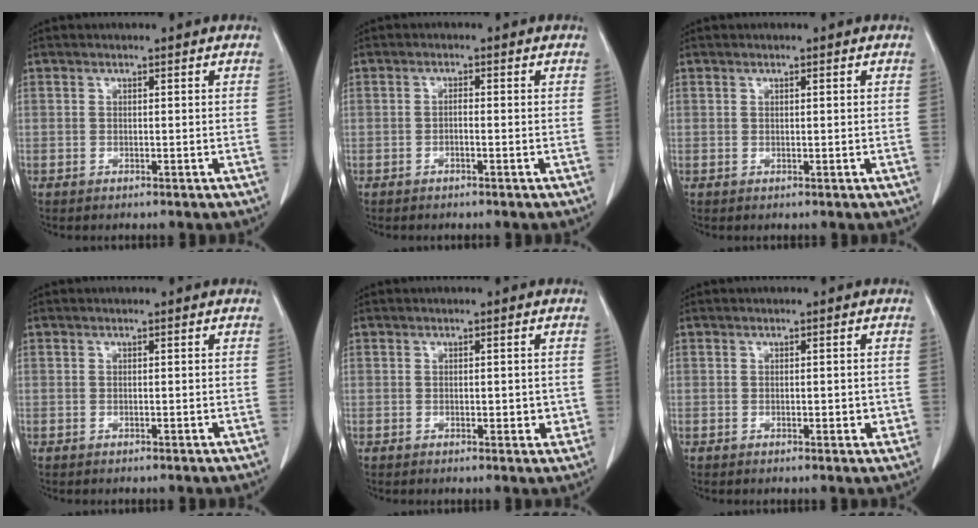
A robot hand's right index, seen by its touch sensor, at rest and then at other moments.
{"total": 1.3, "force": [-0.4, 0.5, 1.2], "torque": [-0.021, 0.005, -0.008]}
{"total": 0.6, "force": [0.2, 0.2, 0.5], "torque": [-0.013, 0.002, 0.005]}
{"total": 0.0}
{"total": 3.4, "force": [-0.3, 1.8, 2.9], "torque": [-0.039, 0.001, -0.001]}
{"total": 2.8, "force": [-0.3, 1.4, 2.5], "torque": [-0.037, 0.002, 0.000]}